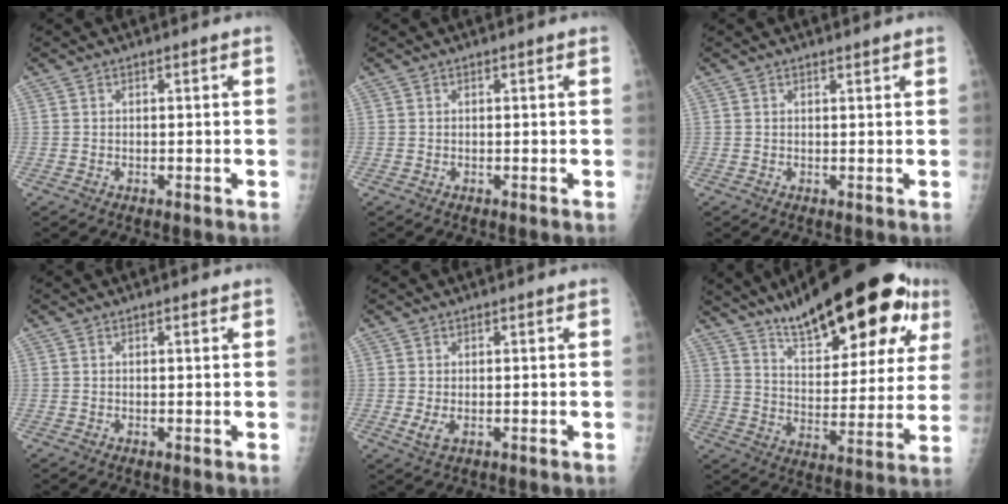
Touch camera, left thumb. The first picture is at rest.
{"total": 0.0}
{"total": 0.8, "force": [0.7, 0.1, 0.3], "torque": [-0.004, -0.006, 0.012]}
{"total": 0.9, "force": [0.6, 0.2, 0.7], "torque": [-0.009, -0.002, 0.009]}
{"total": 2.7, "force": [0.3, 1.3, 2.4], "torque": [-0.044, -0.005, 0.011]}
{"total": 26.3, "force": [16.4, 8.6, 18.7], "torque": [-0.241, -0.049, 0.248]}